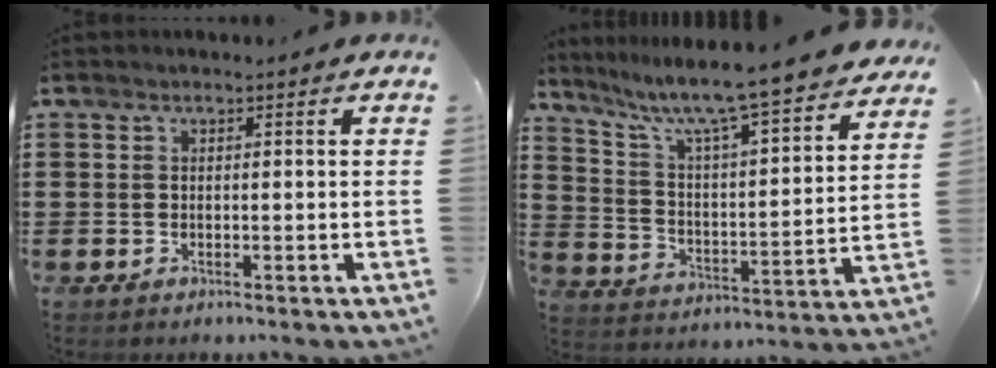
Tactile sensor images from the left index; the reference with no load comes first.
{"total": 8.3, "force": [7.2, -0.4, 4.1], "torque": [-0.109, -0.059, 0.114]}